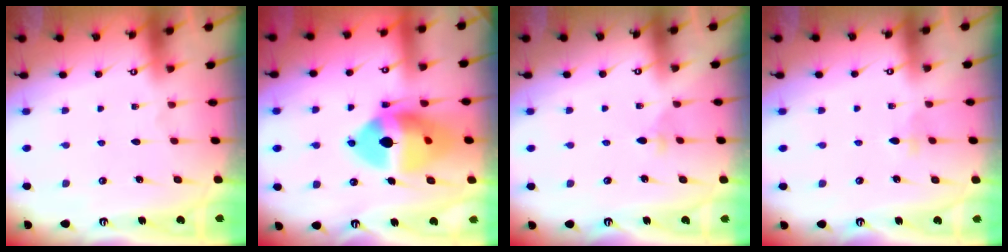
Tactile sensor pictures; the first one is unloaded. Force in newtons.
{"total": 16.7, "press": 16.4, "slide": 2.7}
{"total": 3.0, "press": 2.9, "slide": 0.5}
{"total": 2.7, "press": 2.6, "slide": 0.6}